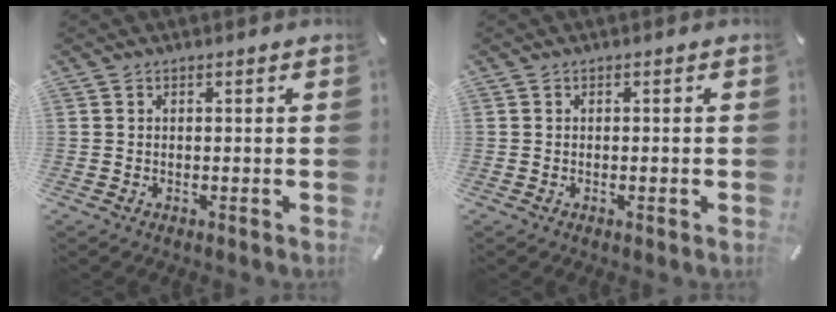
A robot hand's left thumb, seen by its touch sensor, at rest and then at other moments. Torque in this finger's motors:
{"motor_torque": [-0.28, -0.14, -0.11, -0.11, -0.01]}